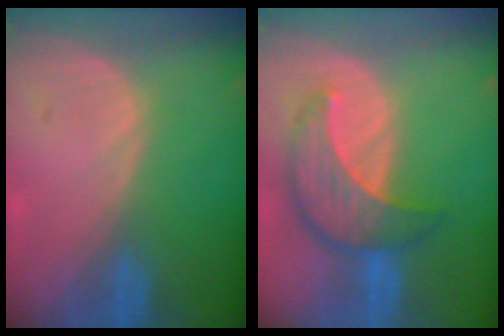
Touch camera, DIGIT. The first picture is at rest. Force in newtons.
{"total": 8.2, "press": 7.6, "slide": 3.3}